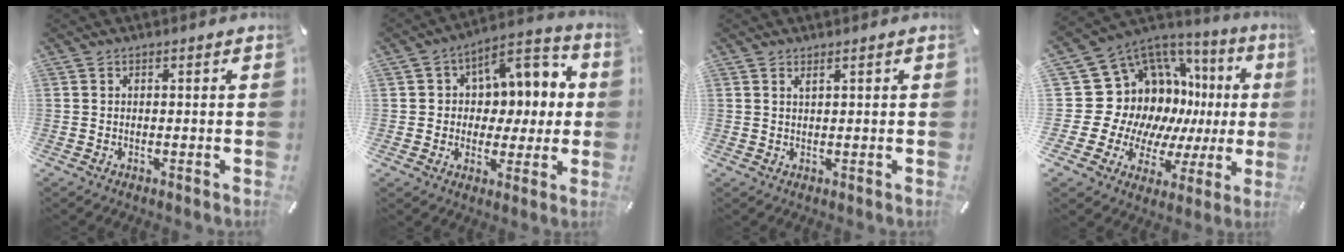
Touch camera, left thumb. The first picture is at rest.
{"total": 10.1, "force": [2.1, 8.7, 4.7], "torque": [-0.059, -0.016, 0.039]}
{"total": 1.1, "force": [0.8, 0.1, 0.7], "torque": [-0.015, -0.001, 0.015]}
{"total": 16.9, "force": [4.5, 13.9, 8.4], "torque": [-0.122, -0.091, 0.127]}